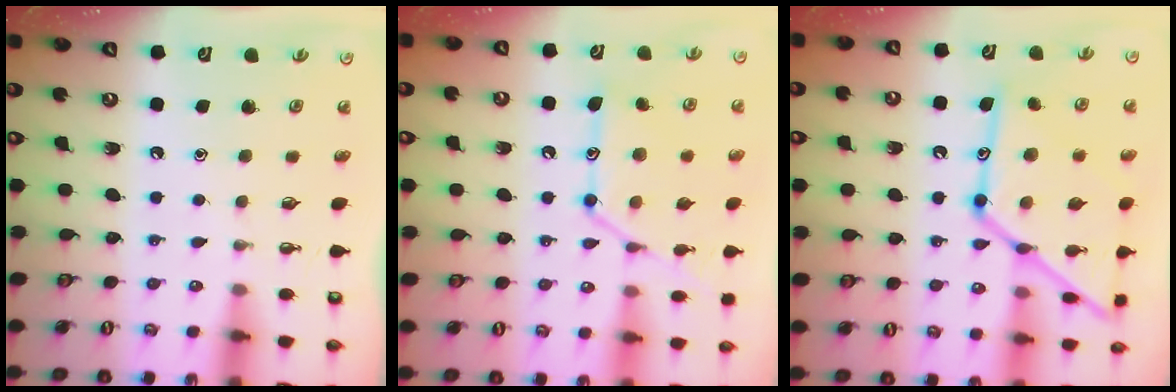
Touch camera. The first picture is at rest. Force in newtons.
{"total": 15.1, "press": 15.1, "slide": 1.3}
{"total": 21.7, "press": 21.6, "slide": 1.7}